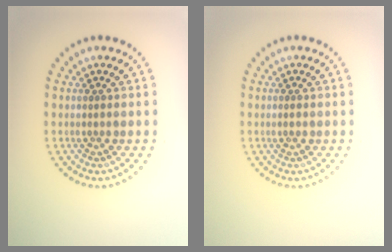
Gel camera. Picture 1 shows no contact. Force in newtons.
{"total": 0.7, "press": 0.7, "slide": 0.0}